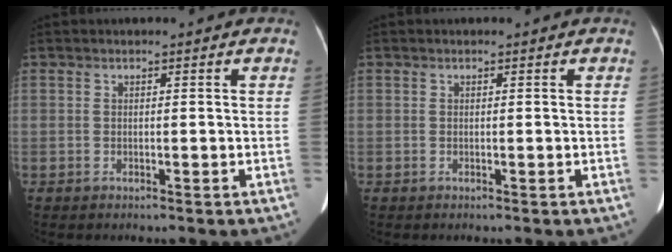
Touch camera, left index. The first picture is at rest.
{"total": 0.0}